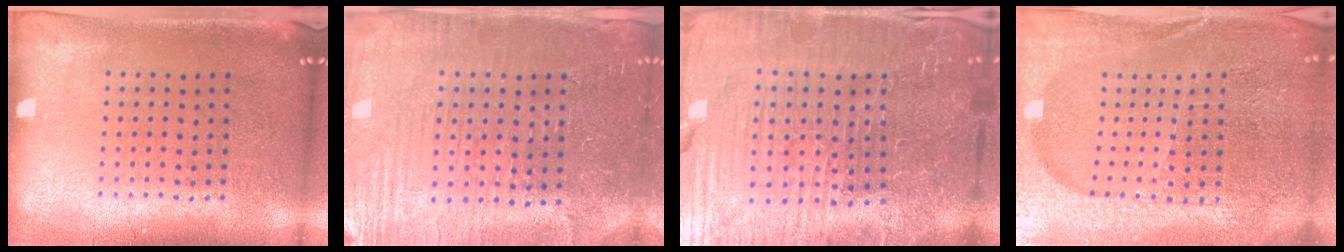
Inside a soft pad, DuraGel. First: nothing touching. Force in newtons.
{"total": 4.2, "press": 4.0, "slide": 1.0}
{"total": 6.4, "press": 5.9, "slide": 2.5}
{"total": 5.8, "press": 5.1, "slide": 2.7}